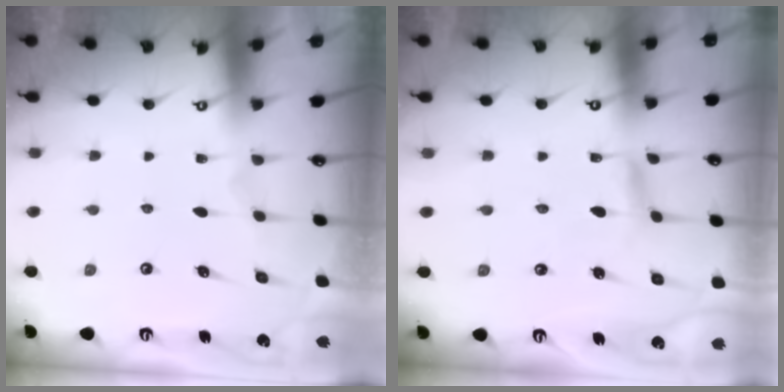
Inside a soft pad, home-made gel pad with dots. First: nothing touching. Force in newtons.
{"total": 2.7, "press": 2.7, "slide": 0.2}